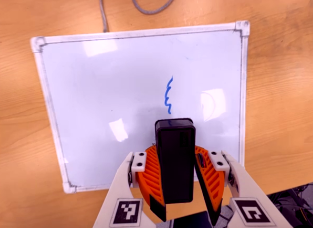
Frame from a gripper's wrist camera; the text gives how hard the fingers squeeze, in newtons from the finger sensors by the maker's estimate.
{"total": 8.3, "left": 9.2, "right": 7.4}